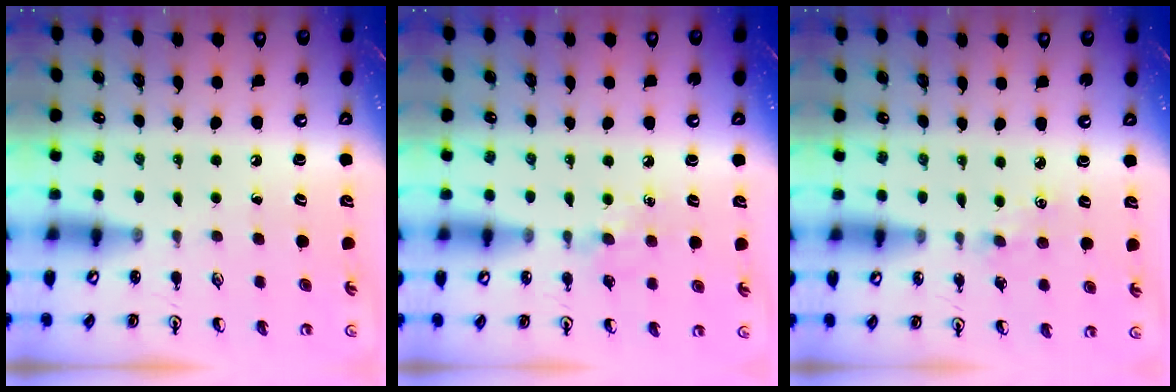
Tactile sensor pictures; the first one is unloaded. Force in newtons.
{"total": 5.4, "press": 5.3, "slide": 0.7}
{"total": 1.9, "press": 1.9, "slide": 0.3}